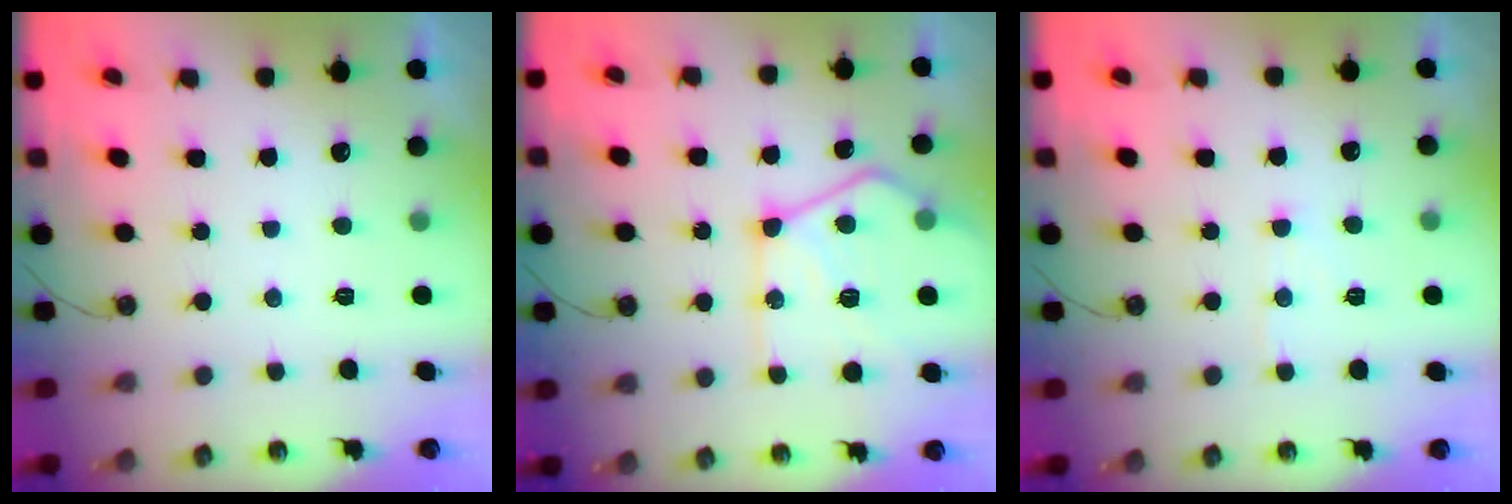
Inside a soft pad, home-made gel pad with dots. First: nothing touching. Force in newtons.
{"total": 18.3, "press": 18.2, "slide": 2.0}
{"total": 4.0, "press": 3.9, "slide": 0.6}